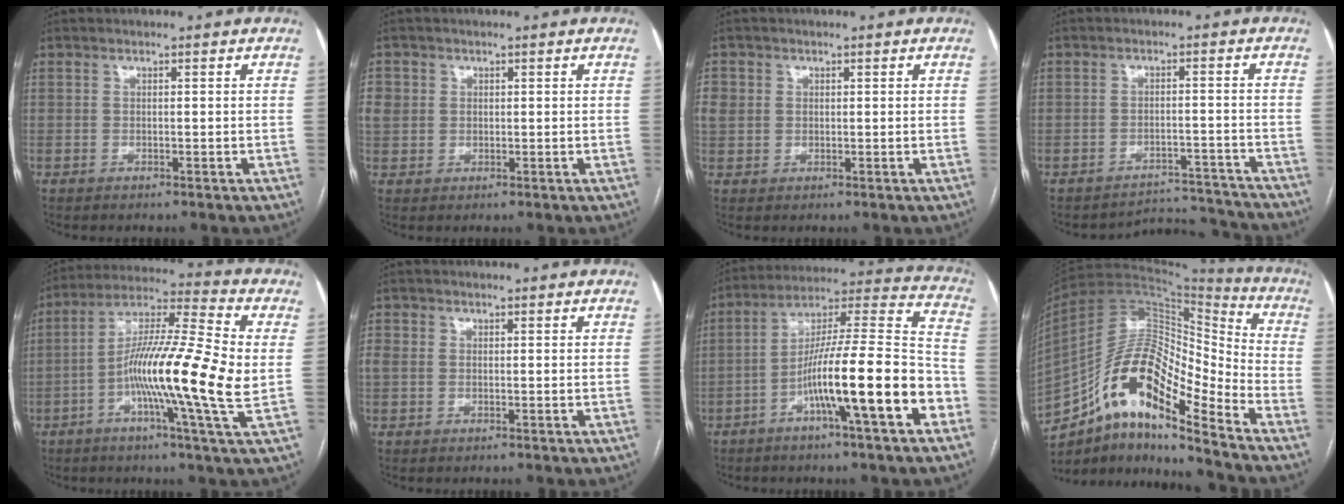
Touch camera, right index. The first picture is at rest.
{"total": 5.8, "force": [1.2, 5.3, 2.1], "torque": [-0.069, 0.017, 0.031]}
{"total": 4.8, "force": [1.0, 4.4, 1.8], "torque": [-0.057, 0.017, 0.026]}
{"total": 7.5, "force": [-7.2, 0.8, -1.9], "torque": [0.034, 0.034, -0.093]}
{"total": 17.5, "force": [-2.1, 0.1, 17.4], "torque": [-0.307, 0.000, -0.053]}
{"total": 1.8, "force": [0.1, 1.5, 1.0], "torque": [-0.036, 0.017, 0.007]}
{"total": 18.3, "force": [-7.2, 0.9, 16.8], "torque": [-0.268, 0.010, -0.120]}
{"total": 17.6, "force": [-10.6, 4.5, 13.3], "torque": [-0.244, 0.042, -0.181]}